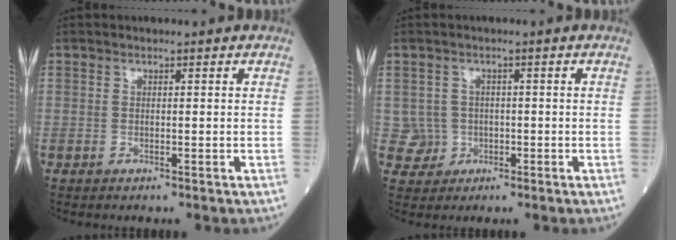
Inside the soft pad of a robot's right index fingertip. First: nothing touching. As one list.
[{"total": 3.2, "force": [-0.5, 3.2, -0.3], "torque": [0.013, 0.011, -0.004]}]